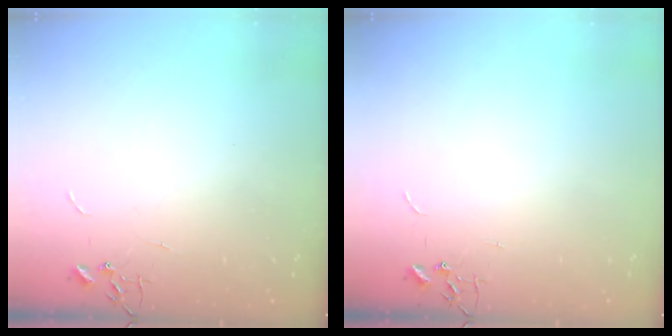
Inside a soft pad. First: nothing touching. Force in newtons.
{"total": 0.0}